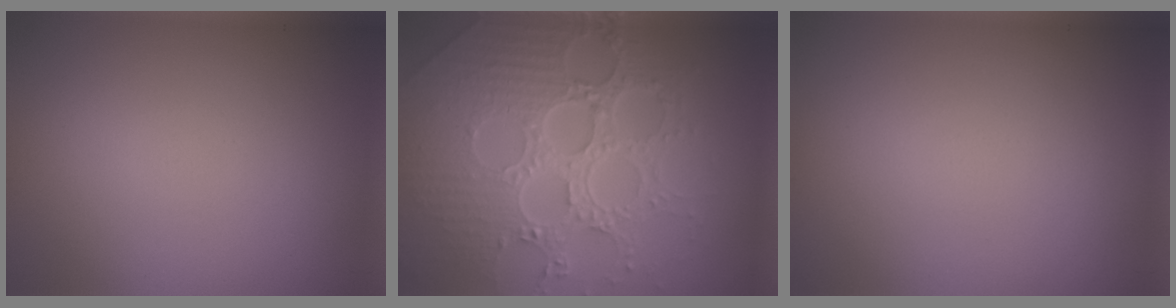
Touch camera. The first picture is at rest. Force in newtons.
{"total": 8.3, "press": 6.0, "slide": 5.6}
{"total": 0.0}